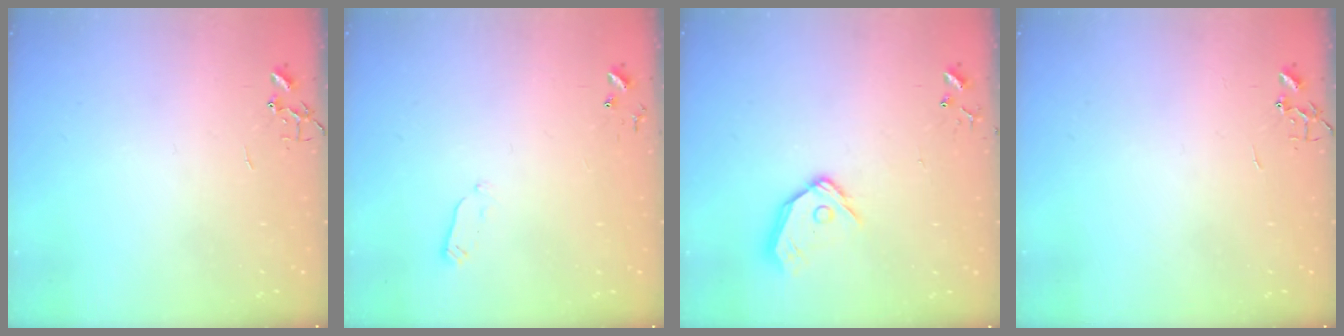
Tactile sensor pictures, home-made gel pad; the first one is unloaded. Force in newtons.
{"total": 2.7, "press": 2.6, "slide": 0.4}
{"total": 11.5, "press": 11.4, "slide": 1.7}
{"total": 0.0}